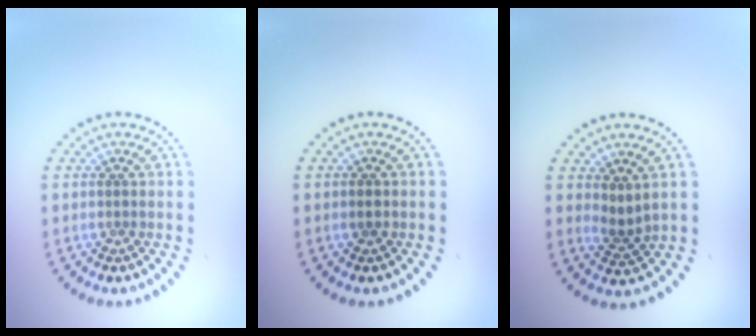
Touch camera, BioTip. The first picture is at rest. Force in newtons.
{"total": 0.8, "press": 0.7, "slide": 0.4}
{"total": 1.8, "press": 1.2, "slide": 1.4}